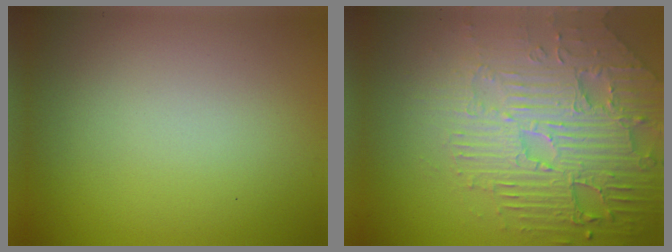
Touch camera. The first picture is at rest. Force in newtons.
{"total": 7.9, "press": 5.7, "slide": 5.4}